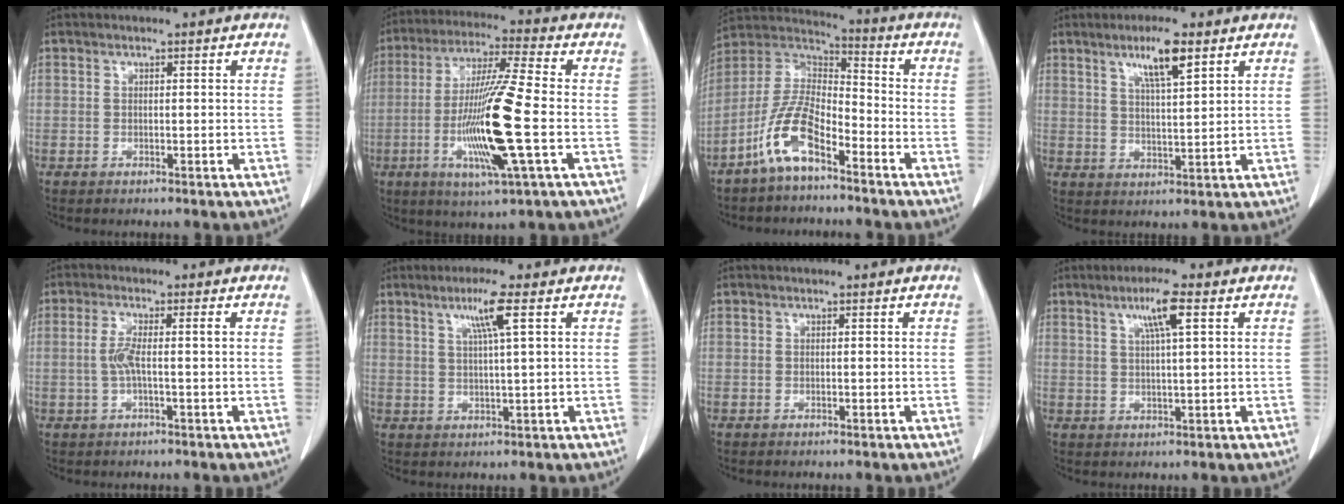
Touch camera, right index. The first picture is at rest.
{"total": 15.4, "force": [-3.4, -0.2, 15.0], "torque": [-0.297, -0.017, -0.068]}
{"total": 10.4, "force": [-6.2, 3.5, 7.5], "torque": [-0.167, 0.011, -0.122]}
{"total": 6.4, "force": [3.7, 0.5, 5.1], "torque": [-0.093, -0.001, 0.066]}
{"total": 3.5, "force": [-0.2, 0.1, 3.4], "torque": [-0.079, 0.008, -0.005]}
{"total": 5.0, "force": [2.3, -0.8, 4.4], "torque": [-0.084, 0.000, 0.043]}
{"total": 0.0}
{"total": 5.2, "force": [2.3, -0.2, 4.6], "torque": [-0.082, 0.004, 0.040]}